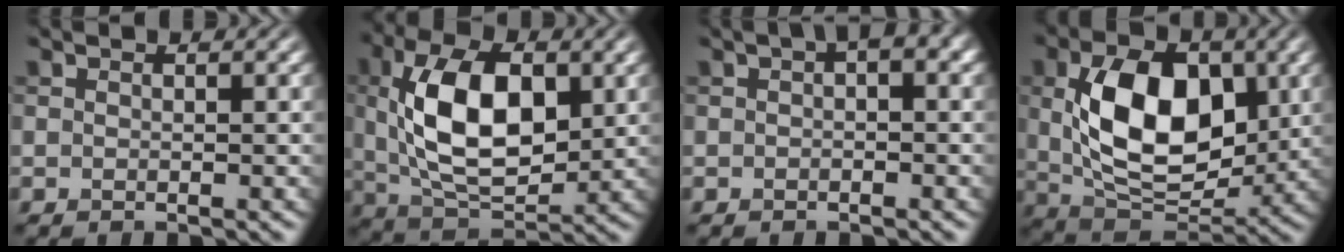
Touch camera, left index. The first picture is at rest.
{"total": 10.5, "force": [1.5, 5.6, 8.7], "torque": [-0.169, 0.004, 0.025]}
{"total": 2.3, "force": [0.7, 0.8, 2.0], "torque": [-0.024, 0.012, 0.009]}
{"total": 10.6, "force": [1.3, 6.3, 8.4], "torque": [-0.150, -0.003, 0.025]}